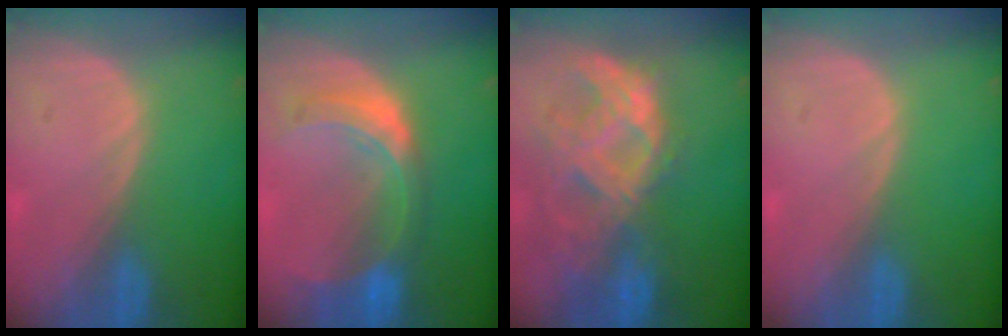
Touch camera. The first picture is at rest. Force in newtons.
{"total": 8.1, "press": 7.1, "slide": 3.7}
{"total": 10.9, "press": 9.3, "slide": 5.7}
{"total": 0.0}